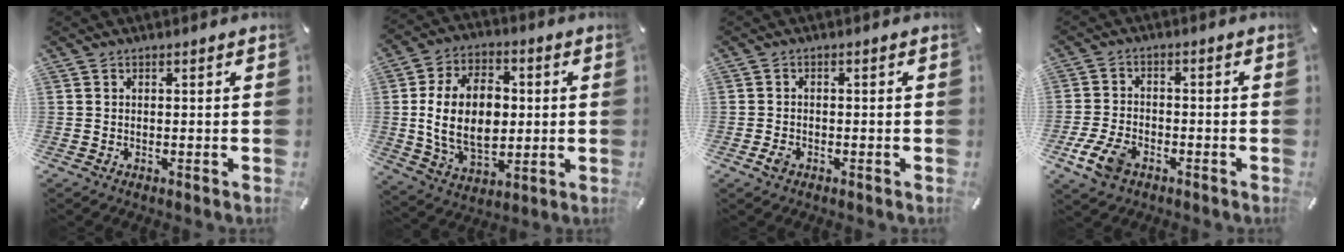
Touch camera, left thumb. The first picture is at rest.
{"total": 17.5, "force": [0.7, 12.1, 12.6], "torque": [-0.244, 0.002, 0.012]}
{"total": 2.4, "force": [-1.2, 1.6, 1.2], "torque": [-0.029, 0.002, -0.023]}
{"total": 7.7, "force": [-4.0, 4.8, 4.5], "torque": [-0.106, 0.011, -0.074]}